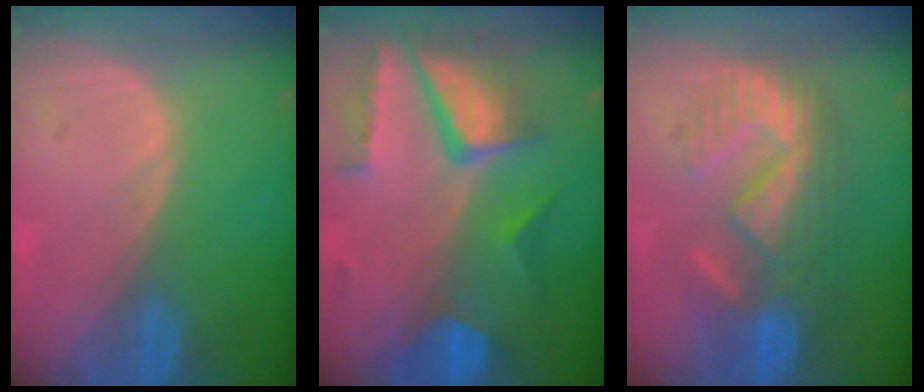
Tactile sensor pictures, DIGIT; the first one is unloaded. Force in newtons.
{"total": 10.4, "press": 8.7, "slide": 5.7}
{"total": 9.0, "press": 8.9, "slide": 1.8}